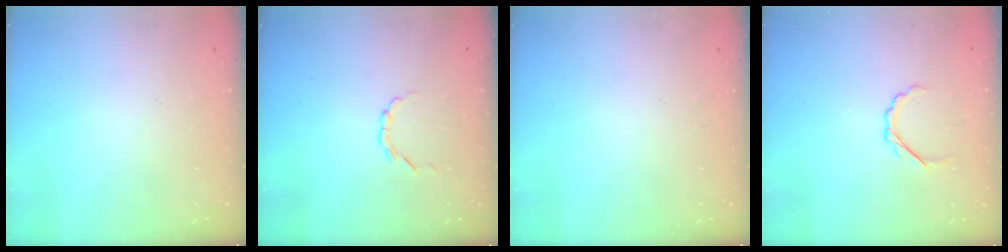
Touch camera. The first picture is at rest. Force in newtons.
{"total": 2.1, "press": 2.0, "slide": 0.7}
{"total": 0.0}
{"total": 3.1, "press": 2.9, "slide": 1.1}